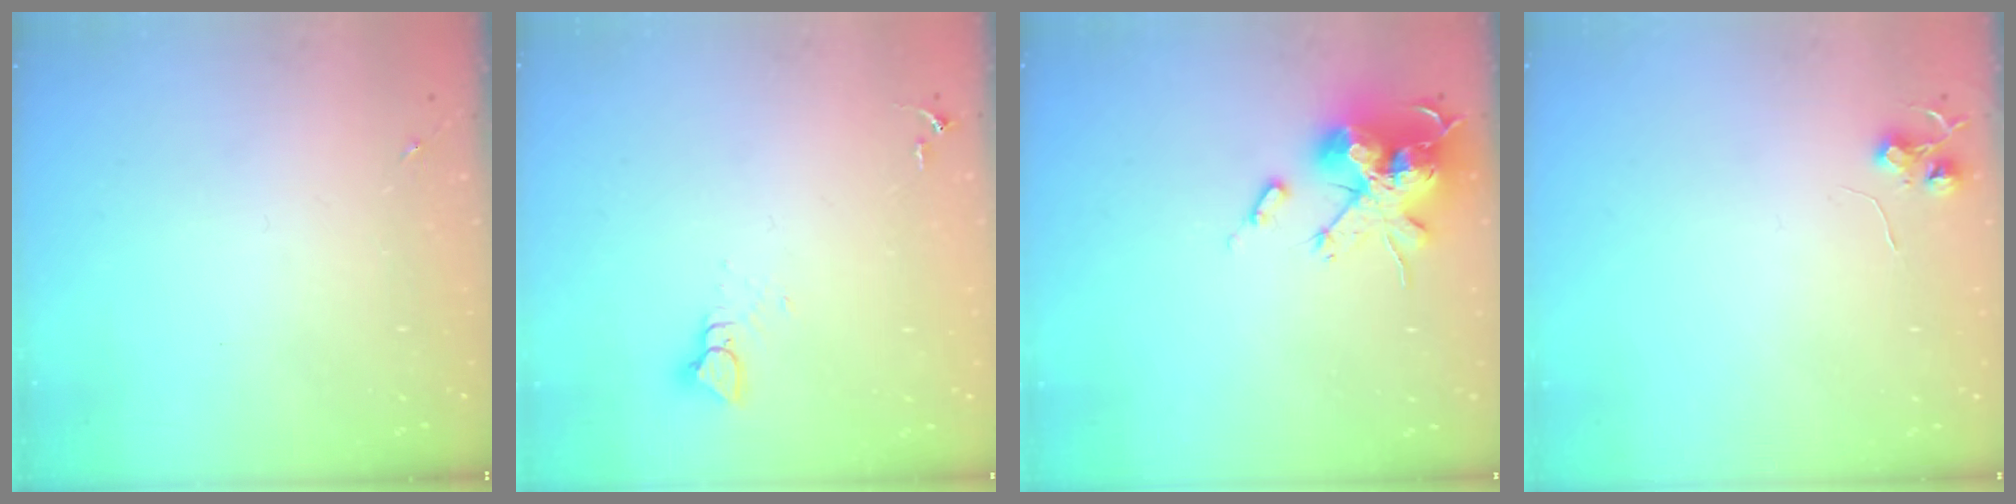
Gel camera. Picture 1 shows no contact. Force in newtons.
{"total": 3.9, "press": 3.9, "slide": 0.4}
{"total": 19.6, "press": 19.6, "slide": 0.1}
{"total": 6.0, "press": 6.0, "slide": 0.5}